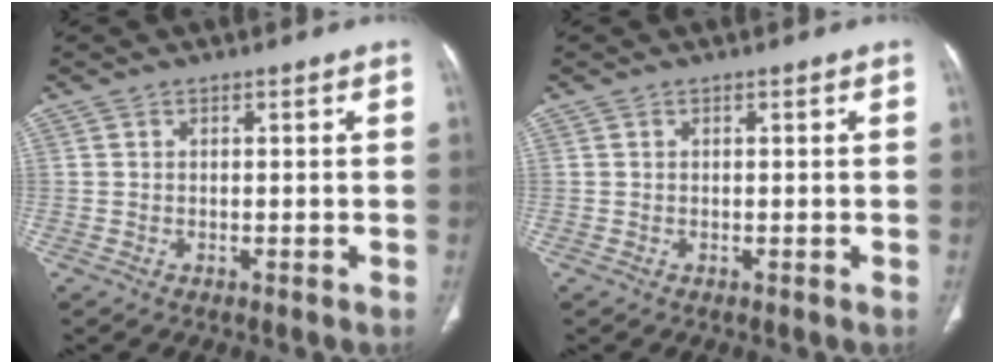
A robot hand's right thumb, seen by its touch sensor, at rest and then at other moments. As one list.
[{"total": 0.0}]